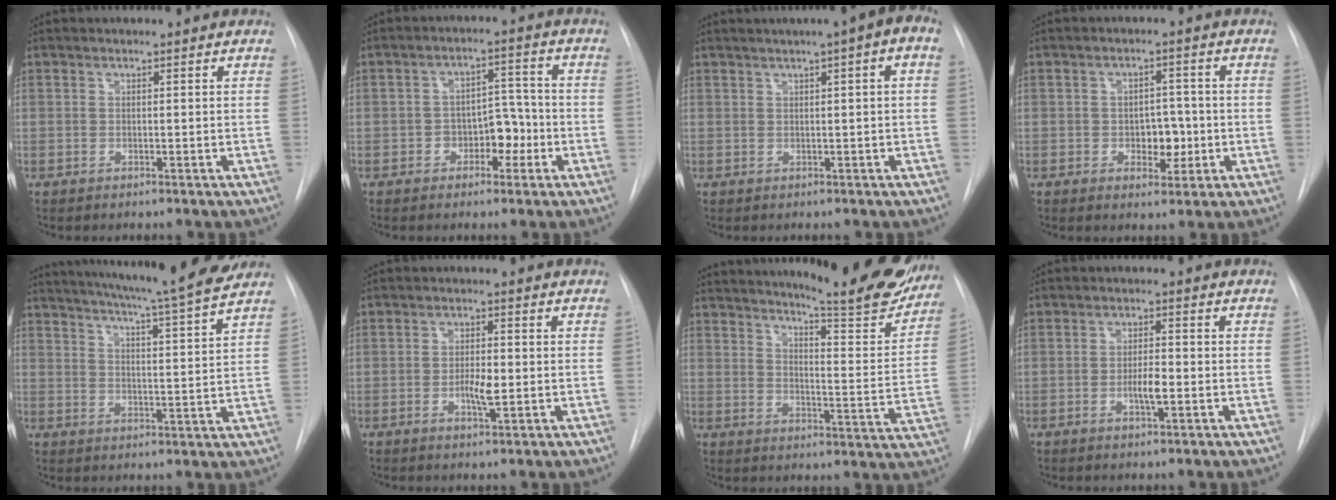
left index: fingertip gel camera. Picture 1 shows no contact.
{"total": 5.9, "force": [-2.2, 3.5, 4.1], "torque": [-0.052, 0.026, -0.032]}
{"total": 6.3, "force": [2.5, 0.5, 5.7], "torque": [-0.077, 0.024, 0.031]}
{"total": 4.5, "force": [-0.9, 2.9, 3.4], "torque": [-0.037, 0.007, -0.007]}
{"total": 17.2, "force": [15.2, -0.9, 8.1], "torque": [-0.134, -0.021, 0.206]}
{"total": 3.6, "force": [-0.7, 0.9, 3.4], "torque": [-0.061, 0.000, -0.010]}
{"total": 19.9, "force": [17.8, 2.0, 8.8], "torque": [-0.120, -0.068, 0.221]}
{"total": 3.5, "force": [-1.0, 0.7, 3.2], "torque": [-0.057, 0.001, -0.015]}